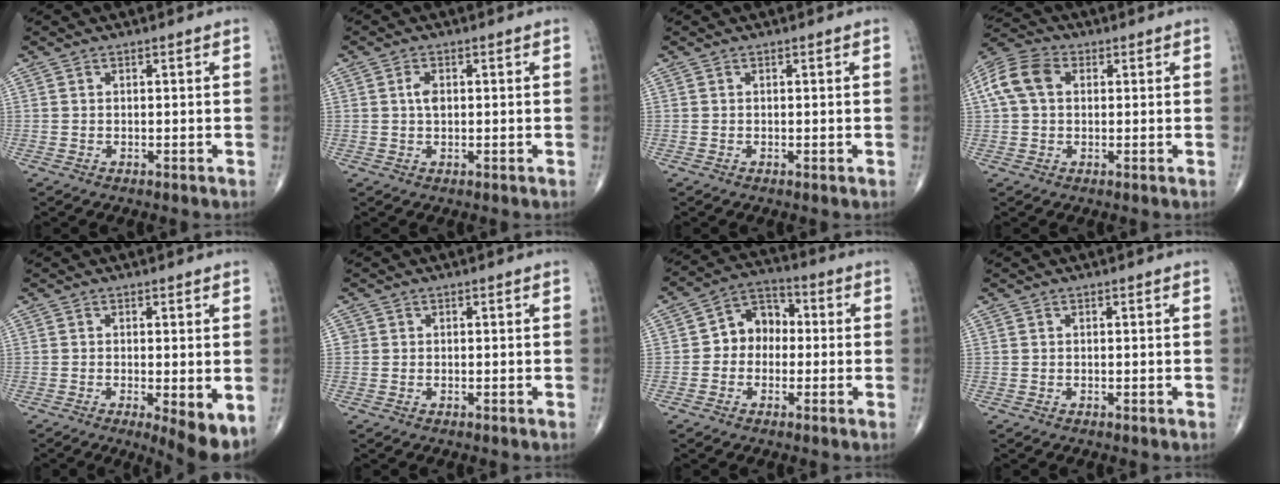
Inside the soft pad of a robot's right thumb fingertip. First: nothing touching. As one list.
[{"total": 2.5, "force": [0.4, 1.5, 1.9], "torque": [-0.035, 0.001, 0.005]}, {"total": 0.0}, {"total": 9.0, "force": [1.8, 6.4, 6.1], "torque": [-0.129, 0.027, 0.028]}, {"total": 6.1, "force": [-1.6, 1.4, 5.8], "torque": [-0.086, -0.020, -0.026]}, {"total": 0.8, "force": [0.1, 0.8, 0.1], "torque": [0.006, 0.003, 0.000]}, {"total": 8.1, "force": [-0.3, 6.5, 4.9], "torque": [-0.047, 0.032, -0.021]}, {"total": 0.0}]